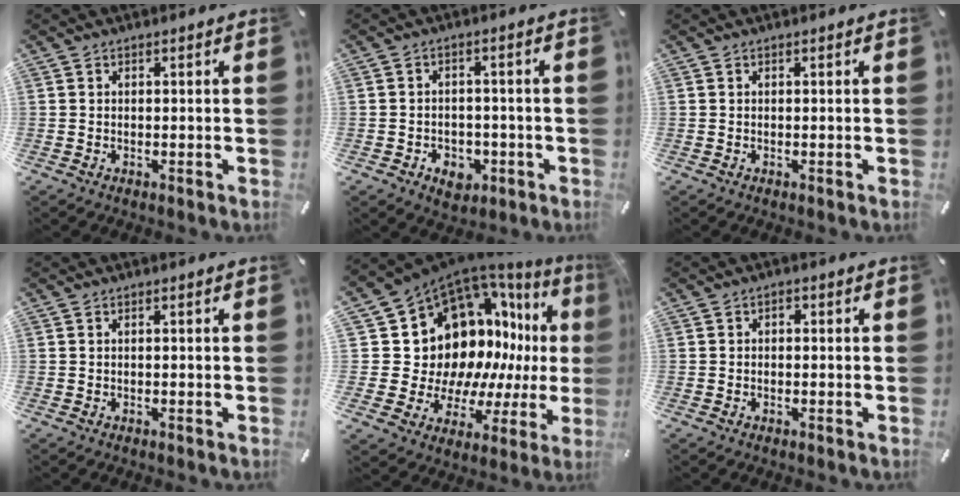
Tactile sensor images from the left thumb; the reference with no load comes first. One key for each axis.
{"total": 5.3, "fx": -2.3, "fy": 4.2, "fz": 2.2, "tx": -0.033, "ty": 0.008, "tz": -0.041}
{"total": 0.0}
{"total": 0.0}
{"total": 20.0, "fx": 6.4, "fy": 15.5, "fz": 10.8, "tx": -0.179, "ty": -0.090, "tz": 0.158}
{"total": 1.1, "fx": -0.6, "fy": 0.8, "fz": 0.5, "tx": -0.010, "ty": 0.004, "tz": -0.013}